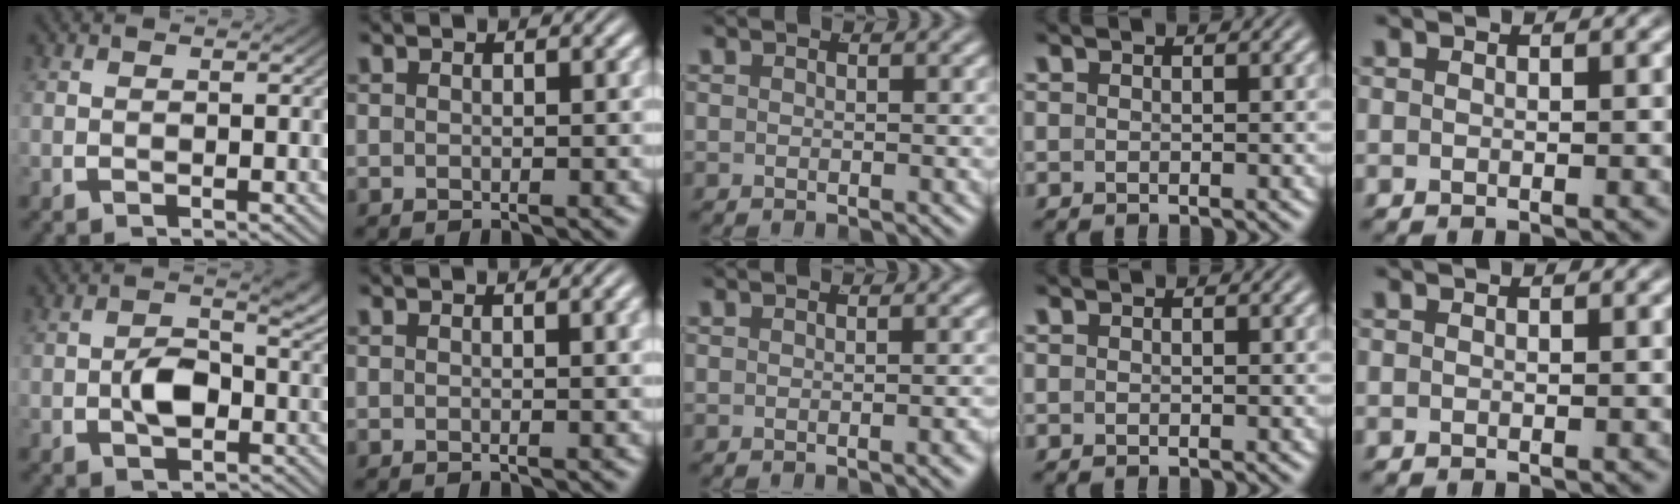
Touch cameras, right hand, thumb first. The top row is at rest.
{"thumb": {"total": 4.8, "force": [-0.6, 2.8, 3.8], "torque": [-0.069, -0.016, -0.001]}, "index": {"total": 0.6, "force": [0.2, 0.0, 0.5], "torque": [-0.005, 0.003, 0.002]}, "middle": {"total": 0.7, "force": [-0.6, -0.3, 0.4], "torque": [-0.005, 0.005, -0.010]}}